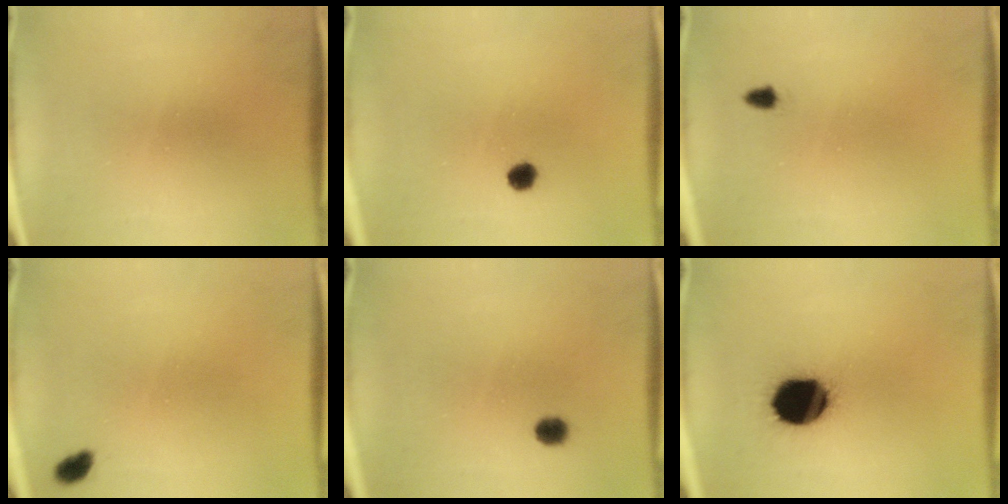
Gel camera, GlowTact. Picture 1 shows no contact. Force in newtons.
{"total": 1.8}
{"total": 1.1}
{"total": 1.8}
{"total": 1.9}
{"total": 17.1}